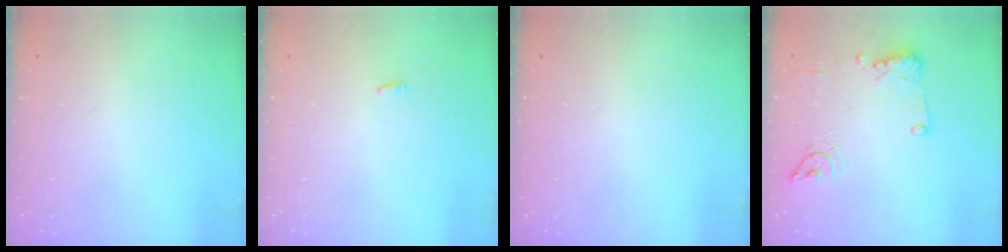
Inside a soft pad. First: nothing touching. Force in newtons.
{"total": 1.8, "press": 1.7, "slide": 0.6}
{"total": 0.0}
{"total": 11.2, "press": 11.1, "slide": 1.5}